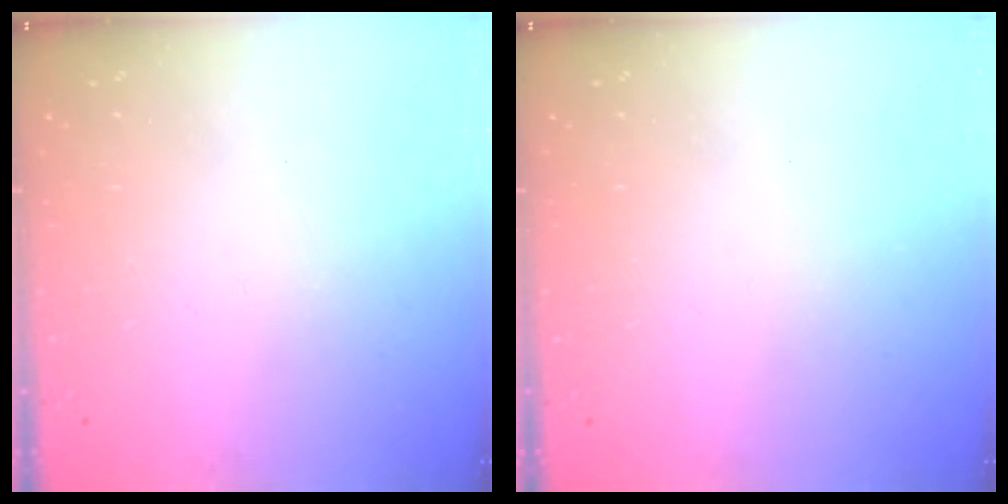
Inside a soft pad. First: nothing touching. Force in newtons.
{"total": 0.0}